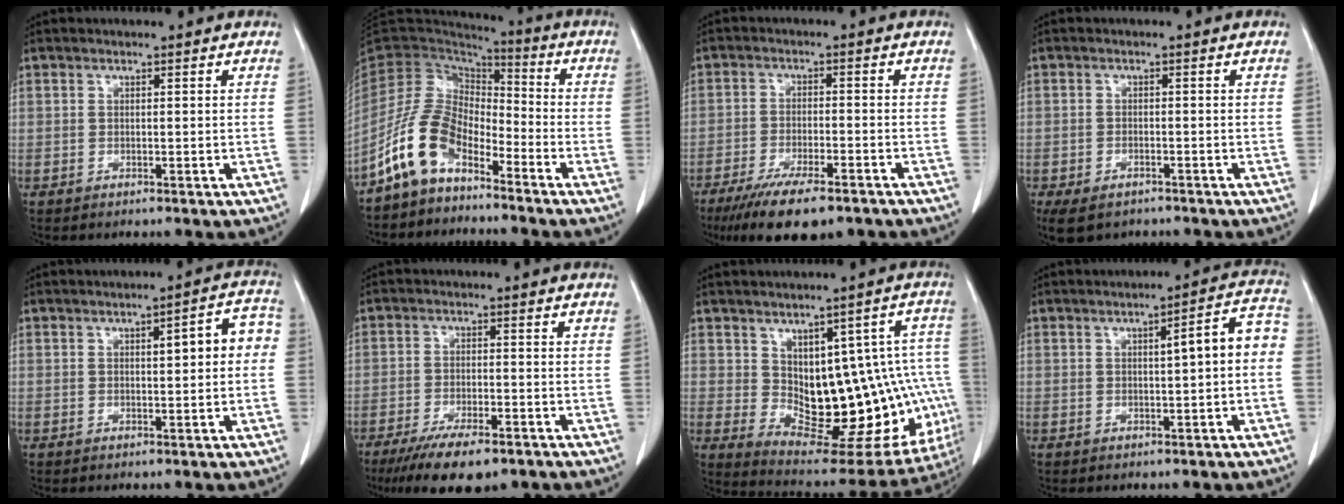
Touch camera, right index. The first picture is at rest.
{"total": 10.3, "force": [-6.9, 5.2, 5.7], "torque": [-0.125, 0.024, -0.144]}
{"total": 11.1, "force": [-8.0, 2.6, 7.2], "torque": [-0.113, -0.019, -0.126]}
{"total": 6.3, "force": [-4.5, 3.4, 2.8], "torque": [-0.051, -0.004, -0.067]}
{"total": 5.9, "force": [0.7, 1.5, 5.6], "torque": [-0.068, 0.028, 0.006]}
{"total": 9.8, "force": [-7.1, 2.6, 6.3], "torque": [-0.098, -0.015, -0.112]}
{"total": 20.4, "force": [-1.3, 9.7, 17.9], "torque": [-0.169, 0.028, 0.013]}
{"total": 6.2, "force": [0.2, 0.9, 6.2], "torque": [-0.078, 0.025, -0.001]}